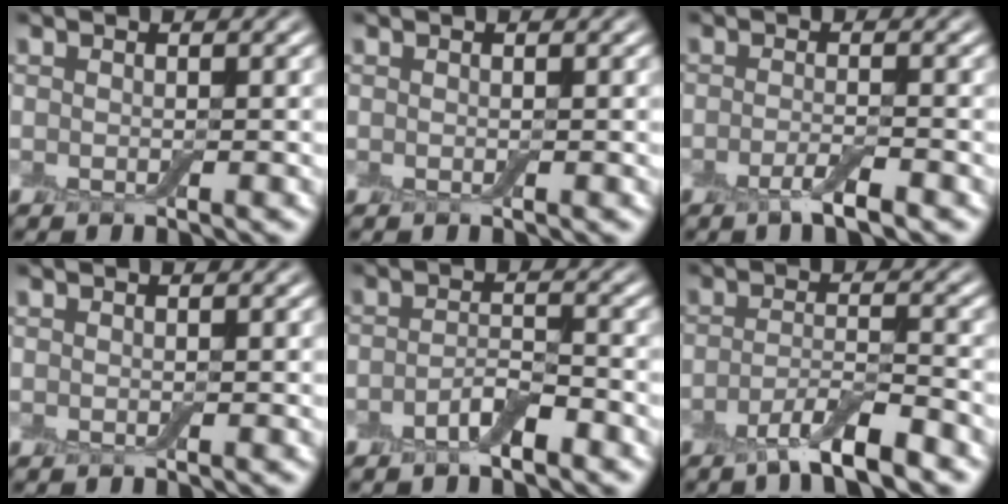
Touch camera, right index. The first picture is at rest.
{"total": 0.0}
{"total": 2.3, "force": [-1.2, 0.4, 1.9], "torque": [-0.033, -0.001, -0.028]}
{"total": 0.0}
{"total": 2.7, "force": [-1.5, 1.0, 2.0], "torque": [-0.039, 0.006, -0.032]}
{"total": 4.4, "force": [-2.9, 0.9, 3.2], "torque": [-0.056, 0.000, -0.060]}